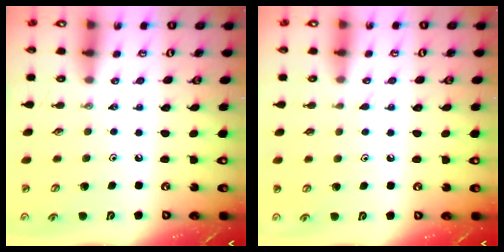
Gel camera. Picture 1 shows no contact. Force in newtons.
{"total": 6.1, "press": 6.1, "slide": 0.5}